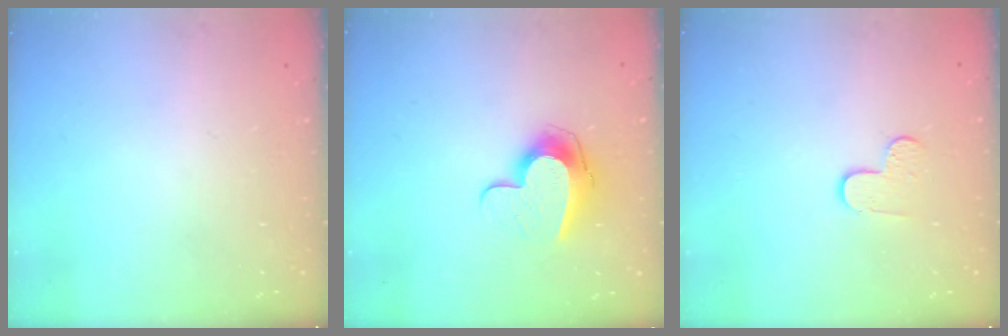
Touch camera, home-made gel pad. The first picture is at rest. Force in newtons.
{"total": 11.0, "press": 11.0, "slide": 0.7}
{"total": 7.3, "press": 7.2, "slide": 0.6}